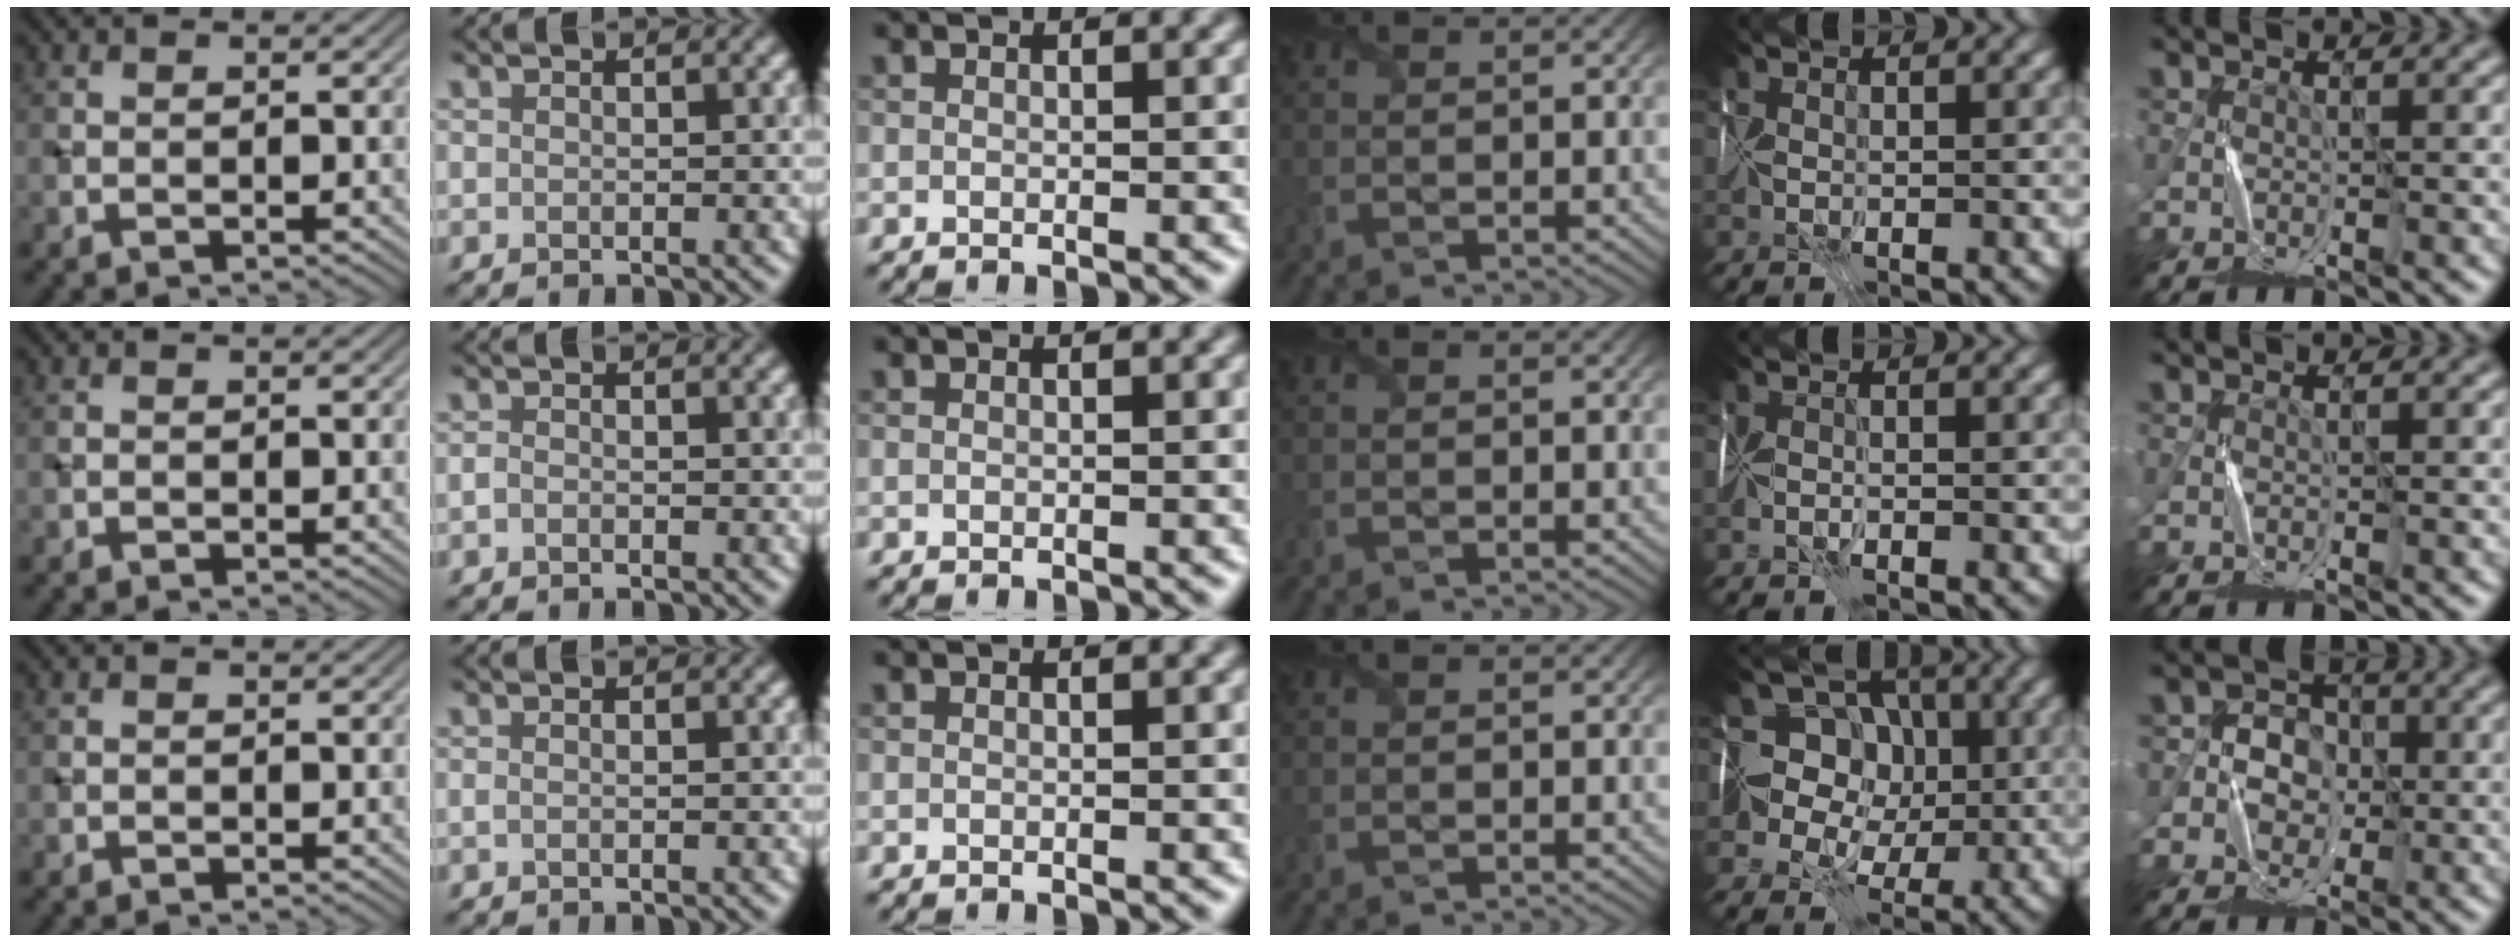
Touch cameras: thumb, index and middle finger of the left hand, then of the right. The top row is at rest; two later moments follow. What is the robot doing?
{"motion": "fold", "object": "map"}